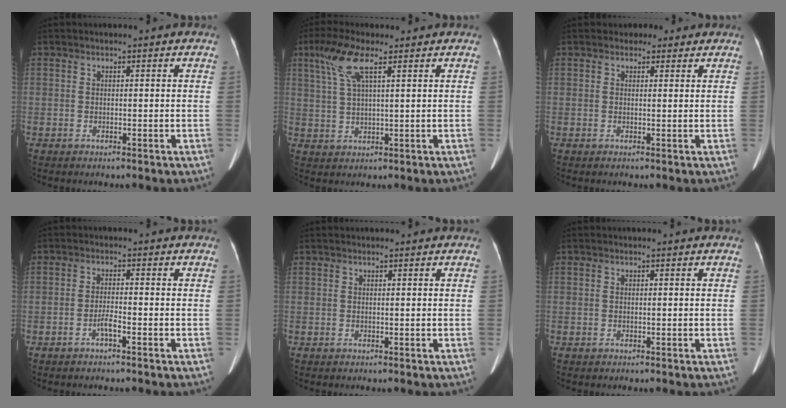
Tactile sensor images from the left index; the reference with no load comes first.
{"total": 5.8, "force": [2.9, 0.8, 5.0], "torque": [-0.109, 0.008, 0.067]}
{"total": 2.3, "force": [1.8, 1.5, 0.3], "torque": [0.005, -0.005, 0.015]}
{"total": 1.8, "force": [-1.5, -0.2, 1.1], "torque": [-0.016, -0.006, -0.024]}
{"total": 1.9, "force": [1.8, 0.2, 0.8], "torque": [-0.010, 0.015, 0.021]}
{"total": 0.0}